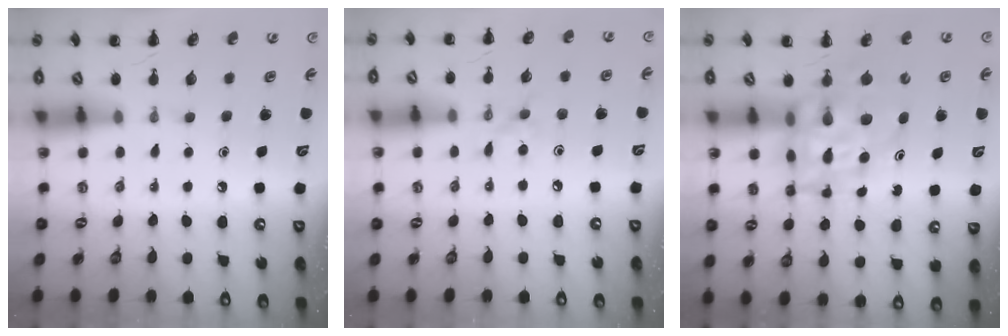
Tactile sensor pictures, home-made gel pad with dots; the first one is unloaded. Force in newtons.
{"total": 3.9, "press": 3.7, "slide": 1.3}
{"total": 12.1, "press": 11.5, "slide": 3.6}